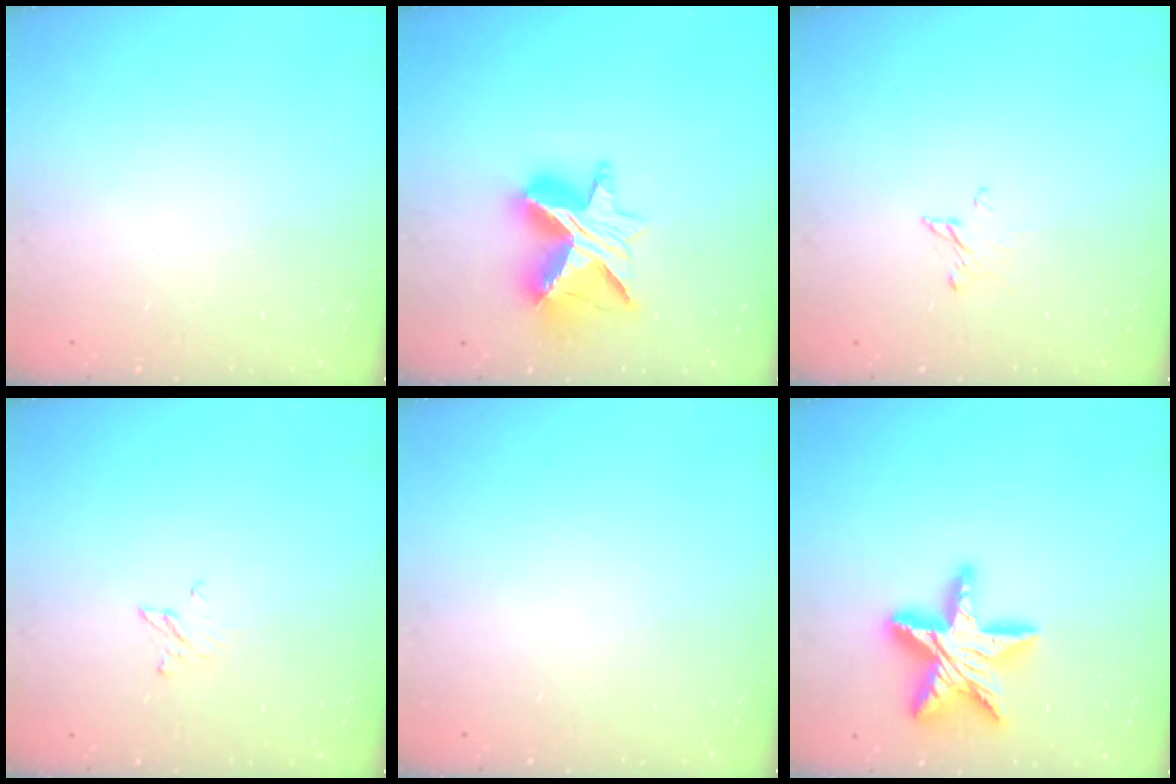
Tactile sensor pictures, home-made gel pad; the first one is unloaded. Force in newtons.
{"total": 13.8, "press": 13.7, "slide": 0.9}
{"total": 2.5, "press": 2.5, "slide": 0.2}
{"total": 2.9, "press": 2.9, "slide": 0.2}
{"total": 0.0}
{"total": 19.9, "press": 19.9, "slide": 1.3}